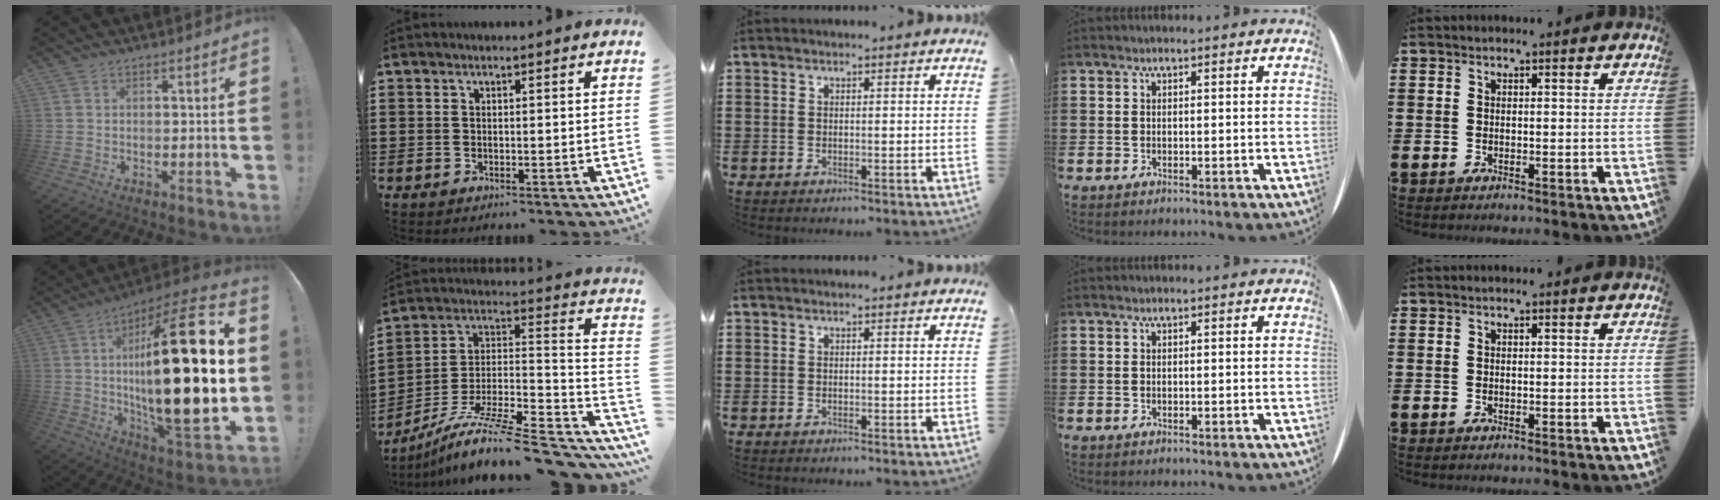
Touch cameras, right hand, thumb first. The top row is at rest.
{"thumb": {"total": 36.0, "force": [1.5, 11.1, 34.2], "torque": [-0.586, -0.003, 0.023]}, "index": {"total": 12.9, "force": [-9.5, 2.2, 8.3], "torque": [-0.130, 0.015, -0.164]}}